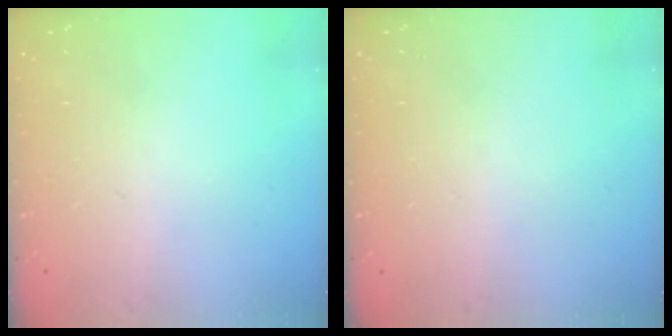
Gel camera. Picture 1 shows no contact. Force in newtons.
{"total": 0.0}